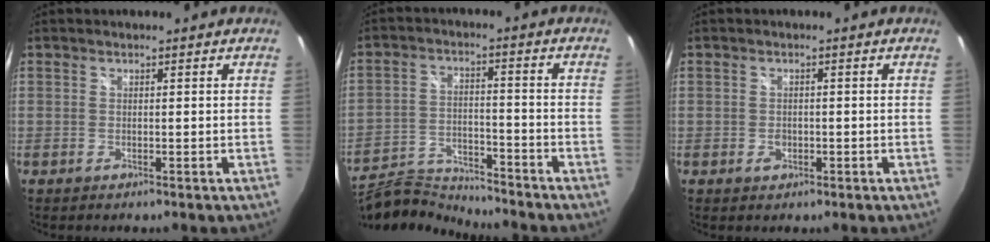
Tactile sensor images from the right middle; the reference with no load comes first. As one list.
[{"total": 13.5, "force": [-13.0, 1.7, 3.1], "torque": [-0.081, -0.007, -0.231]}, {"total": 1.7, "force": [-0.7, 1.4, 0.8], "torque": [-0.012, 0.001, -0.011]}]